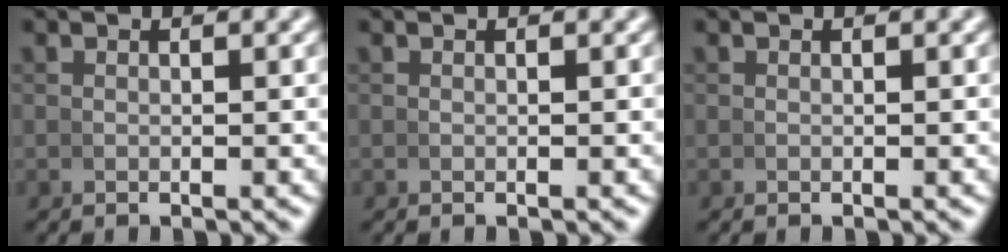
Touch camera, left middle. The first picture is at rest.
{"total": 0.0}
{"total": 0.0}